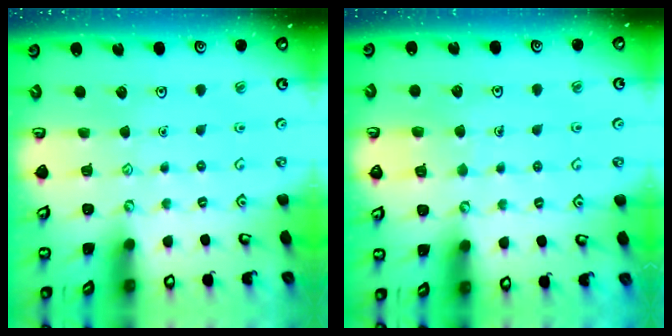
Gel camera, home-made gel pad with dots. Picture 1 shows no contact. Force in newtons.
{"total": 3.9, "press": 3.9, "slide": 0.2}